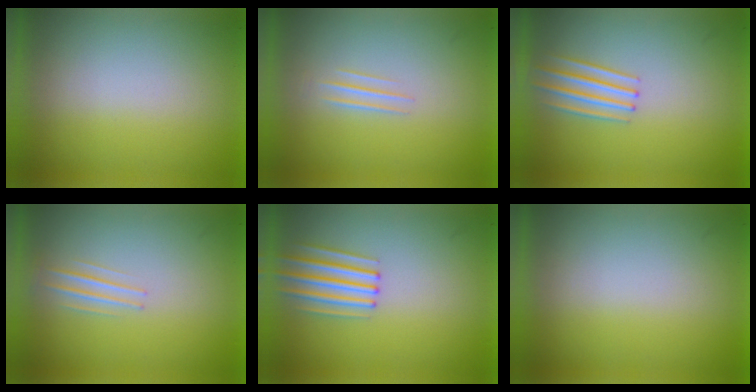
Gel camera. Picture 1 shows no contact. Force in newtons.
{"total": 1.0}
{"total": 2.1}
{"total": 1.3}
{"total": 2.7}
{"total": 0.0}